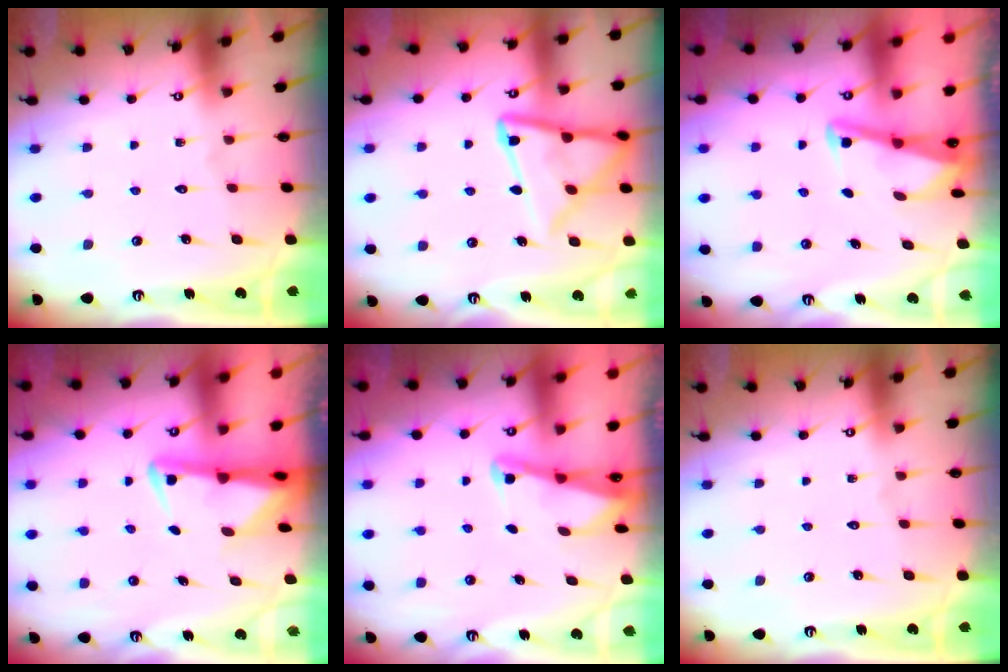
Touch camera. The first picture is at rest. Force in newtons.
{"total": 14.6, "press": 14.6, "slide": 1.5}
{"total": 3.5, "press": 3.5, "slide": 0.3}
{"total": 3.3, "press": 3.3, "slide": 0.7}
{"total": 2.2, "press": 2.2, "slide": 0.3}
{"total": 0.0}